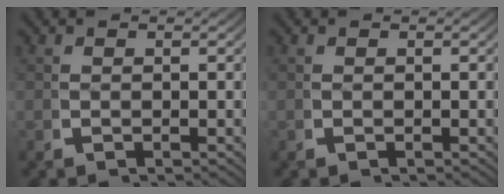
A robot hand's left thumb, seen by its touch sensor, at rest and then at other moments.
{"total": 0.0}